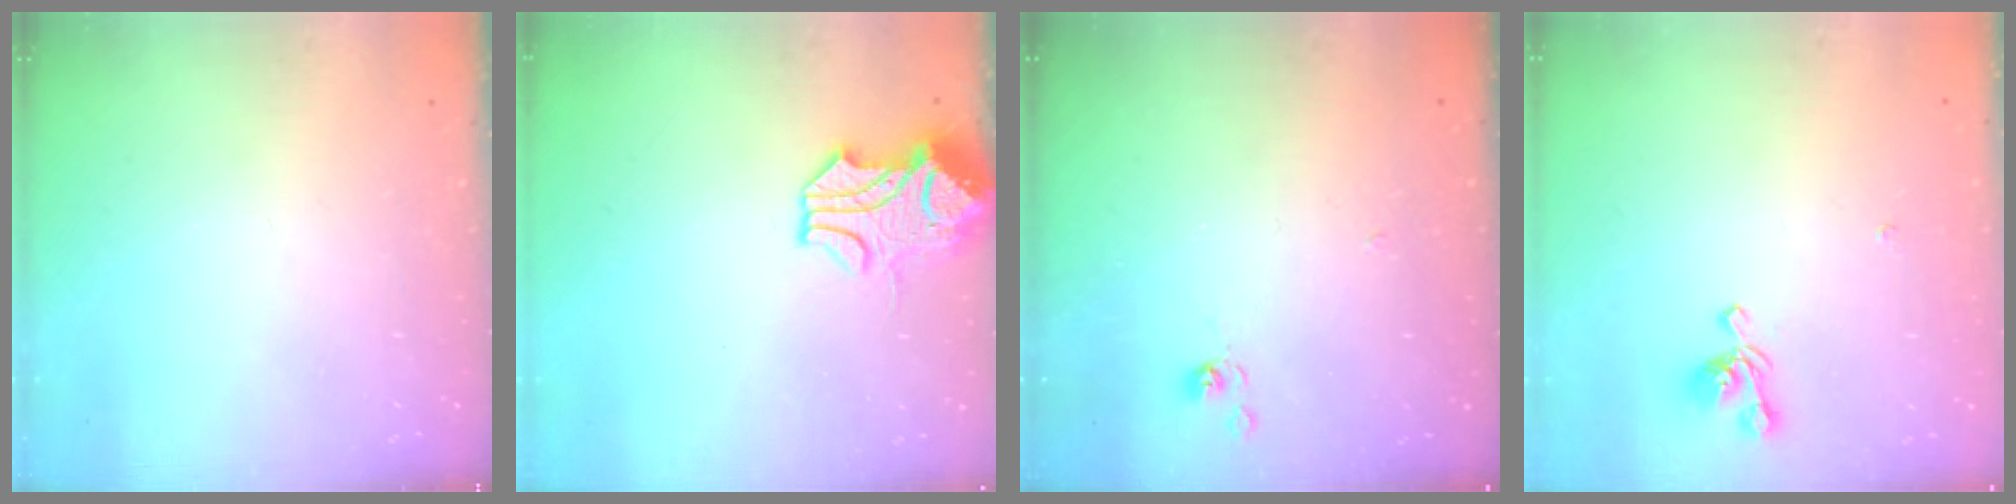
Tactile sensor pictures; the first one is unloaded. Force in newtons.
{"total": 1.6, "press": 1.1, "slide": 1.2}
{"total": 3.7, "press": 3.7, "slide": 0.5}
{"total": 1.6, "press": 1.3, "slide": 0.9}